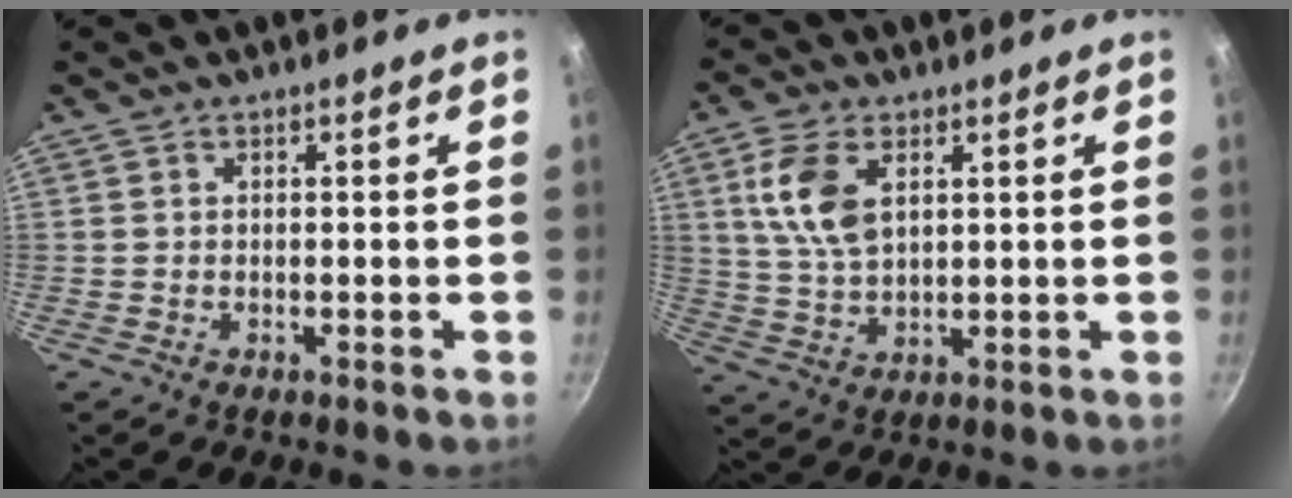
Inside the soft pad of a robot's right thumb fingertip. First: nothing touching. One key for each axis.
{"total": 9.5, "fx": 3.3, "fy": 5.4, "fz": 7.1, "tx": -0.137, "ty": -0.013, "tz": 0.067}